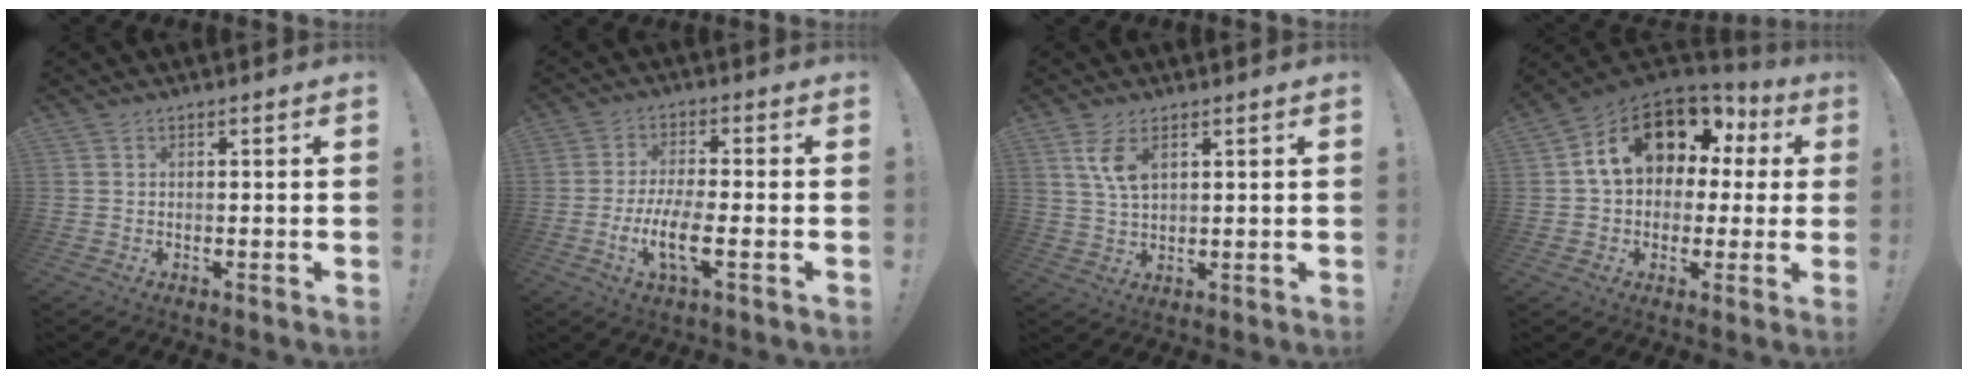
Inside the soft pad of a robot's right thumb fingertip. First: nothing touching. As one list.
[{"total": 9.6, "force": [-2.8, 2.6, 8.9], "torque": [-0.182, -0.008, -0.055]}, {"total": 6.6, "force": [3.1, 2.9, 5.0], "torque": [-0.096, -0.014, 0.053]}, {"total": 17.5, "force": [6.9, 11.3, 11.5], "torque": [-0.184, -0.021, 0.124]}]